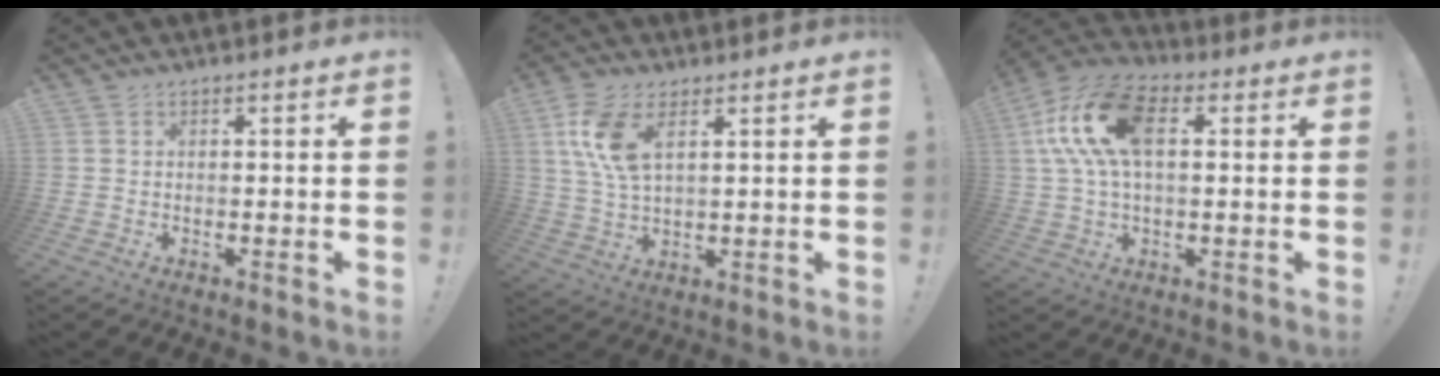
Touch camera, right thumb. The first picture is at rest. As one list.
[{"total": 10.0, "force": [4.1, 4.6, 7.9], "torque": [-0.160, -0.014, 0.073]}, {"total": 16.6, "force": [4.2, 9.3, 13.1], "torque": [-0.259, 0.014, 0.078]}]